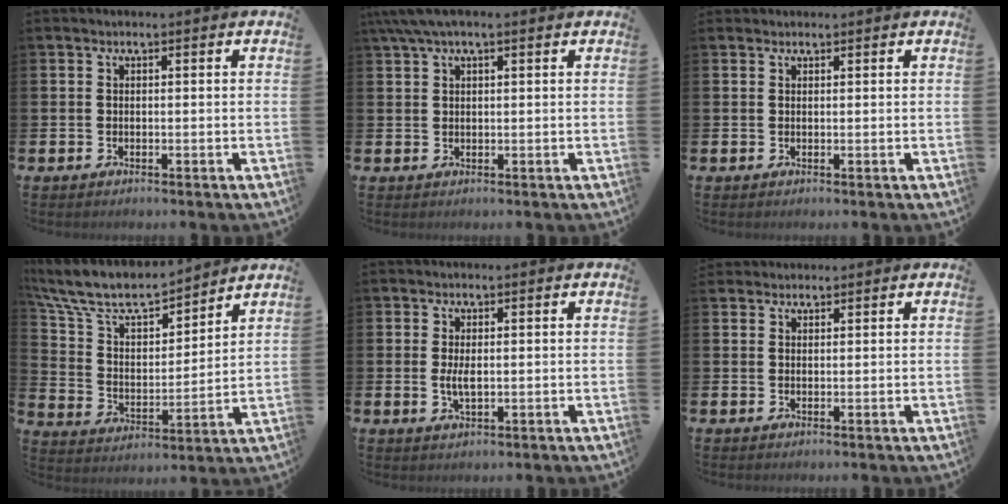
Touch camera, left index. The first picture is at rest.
{"total": 3.1, "force": [2.1, 0.8, 2.1], "torque": [-0.052, 0.006, 0.040]}
{"total": 0.9, "force": [0.8, 0.3, -0.1], "torque": [0.009, 0.000, 0.014]}
{"total": 9.3, "force": [8.5, 2.4, 3.0], "torque": [-0.108, -0.058, 0.148]}
{"total": 2.4, "force": [0.1, 0.9, 2.2], "torque": [-0.033, -0.002, -0.001]}
{"total": 1.7, "force": [1.6, 0.6, -0.2], "torque": [0.008, -0.001, 0.029]}